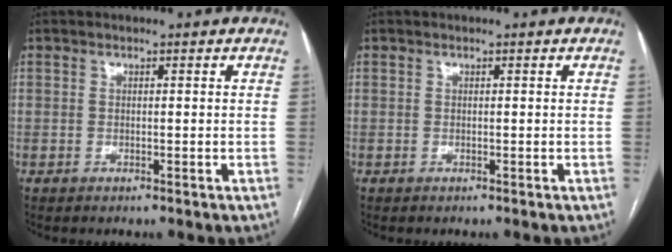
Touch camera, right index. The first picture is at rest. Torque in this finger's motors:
{"motor_torque": [0.04, 0.04, 0.00, 0.00]}